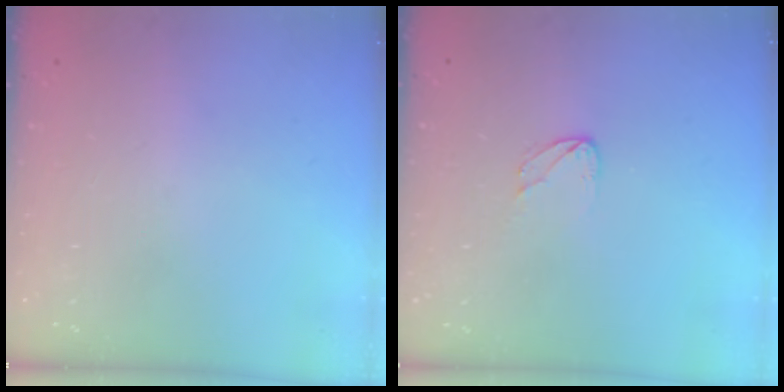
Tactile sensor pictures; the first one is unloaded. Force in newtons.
{"total": 3.9, "press": 3.8, "slide": 0.3}